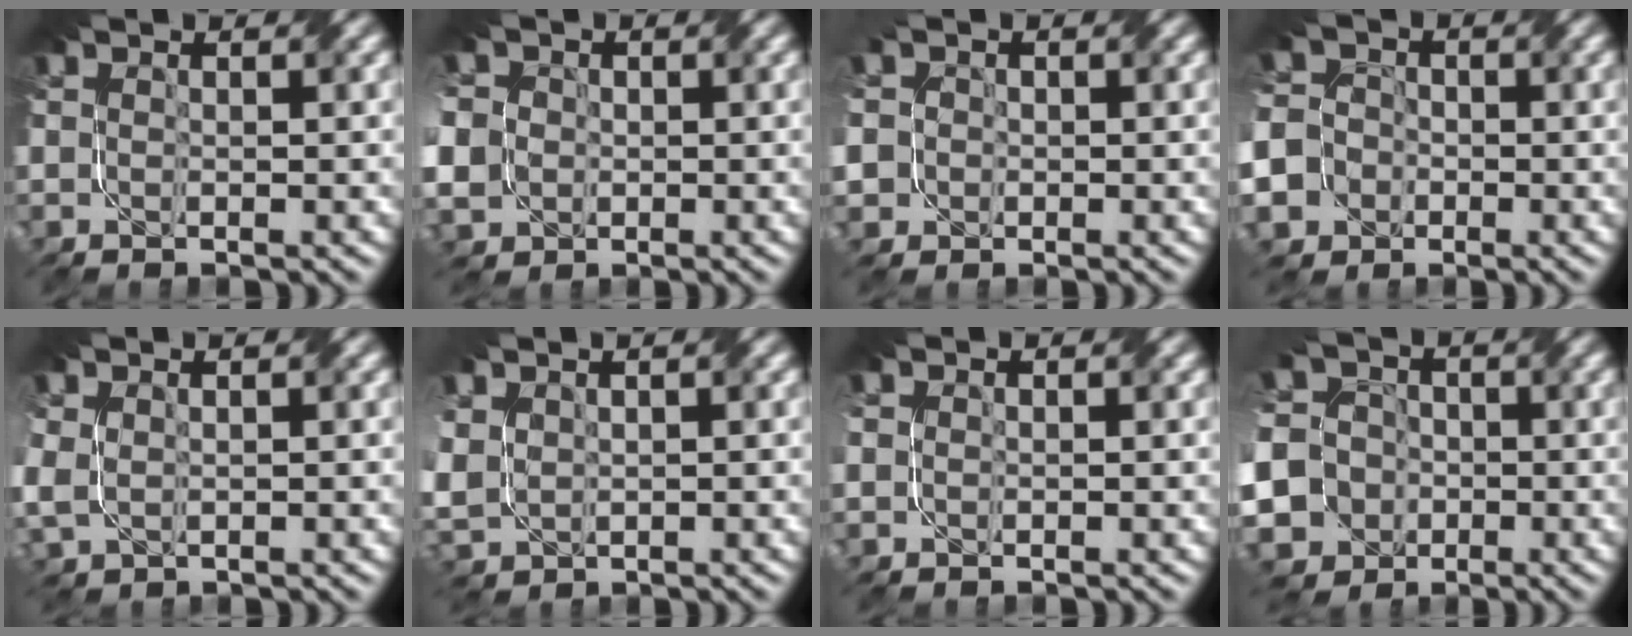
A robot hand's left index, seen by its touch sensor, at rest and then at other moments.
{"total": 10.4, "force": [0.2, 9.1, 5.0], "torque": [-0.134, 0.007, -0.039]}
{"total": 3.5, "force": [-0.5, 3.3, 1.2], "torque": [-0.044, 0.008, -0.024]}
{"total": 13.5, "force": [-6.2, 11.5, 3.3], "torque": [-0.106, -0.030, -0.141]}
{"total": 2.0, "force": [0.4, 1.3, 1.4], "torque": [-0.043, -0.001, 0.010]}
{"total": 3.2, "force": [0.9, 2.5, 1.9], "torque": [-0.068, 0.001, 0.021]}
{"total": 0.7, "force": [0.0, 0.7, 0.1], "torque": [-0.007, -0.002, -0.001]}
{"total": 14.4, "force": [-5.6, 12.4, 4.6], "torque": [-0.139, -0.013, -0.132]}